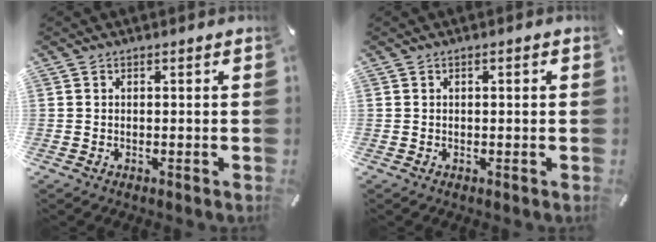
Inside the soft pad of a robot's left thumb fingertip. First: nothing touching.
{"total": 0.6, "force": [0.0, 0.2, 0.6], "torque": [-0.010, 0.002, -0.001]}